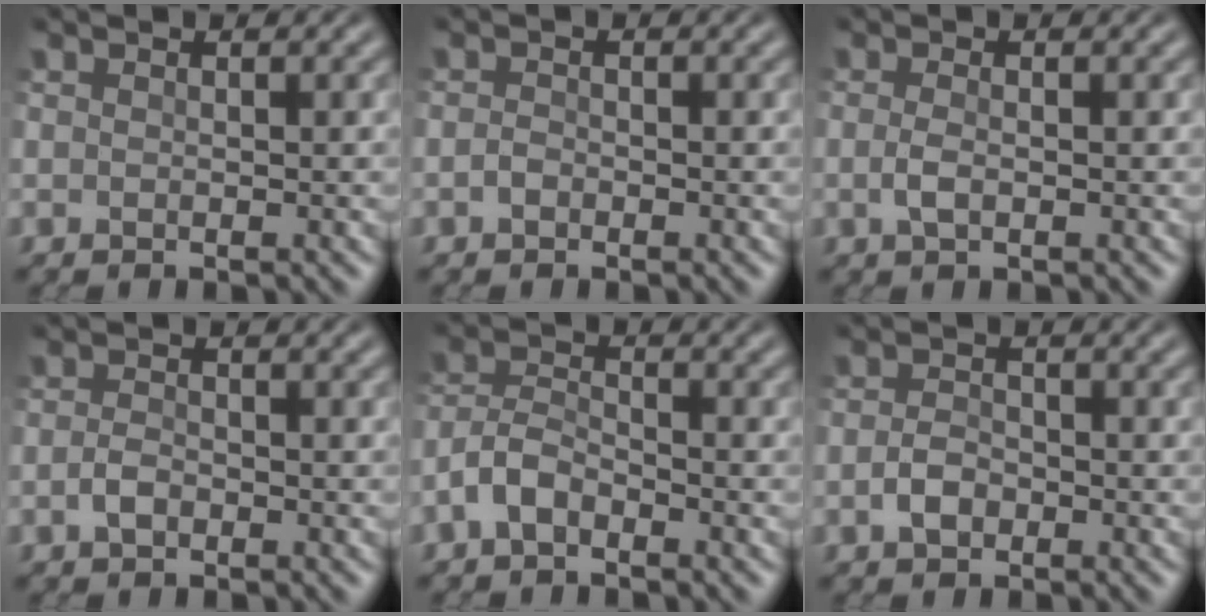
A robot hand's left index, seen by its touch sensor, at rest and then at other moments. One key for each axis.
{"total": 0.6, "fx": -0.3, "fy": 0.4, "fz": 0.2, "tx": -0.004, "ty": 0.005, "tz": -0.009}
{"total": 1.1, "fx": -0.1, "fy": 0.4, "fz": 1.0, "tx": -0.026, "ty": 0.002, "tz": -0.004}
{"total": 0.9, "fx": -0.4, "fy": 0.6, "fz": 0.7, "tx": -0.017, "ty": 0.005, "tz": -0.010}
{"total": 2.6, "fx": -1.7, "fy": 1.2, "fz": 1.5, "tx": -0.034, "ty": 0.011, "tz": -0.044}
{"total": 1.5, "fx": -0.5, "fy": 1.1, "fz": 0.9, "tx": -0.020, "ty": 0.007, "tz": -0.013}